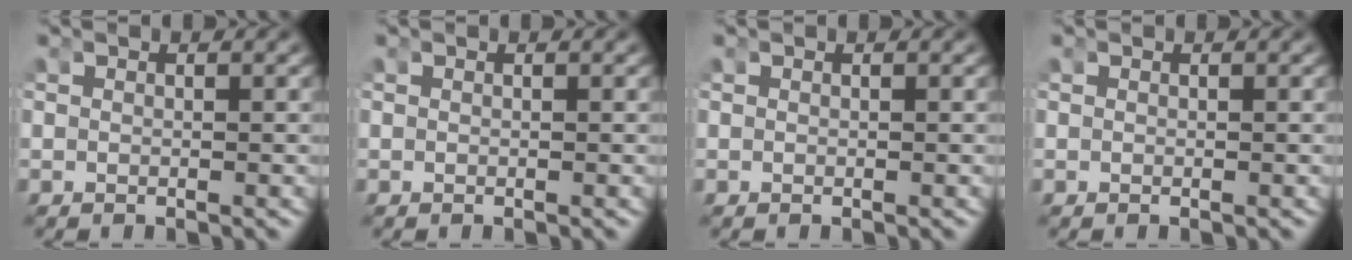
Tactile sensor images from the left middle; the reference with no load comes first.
{"total": 0.0}
{"total": 0.0}
{"total": 0.0}